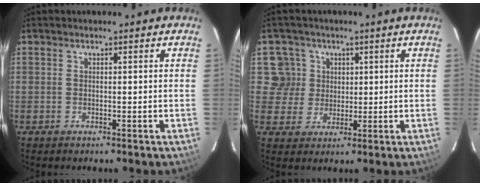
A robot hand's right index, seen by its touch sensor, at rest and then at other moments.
{"total": 5.4, "force": [1.4, 5.2, 0.2], "torque": [0.005, 0.017, 0.022]}